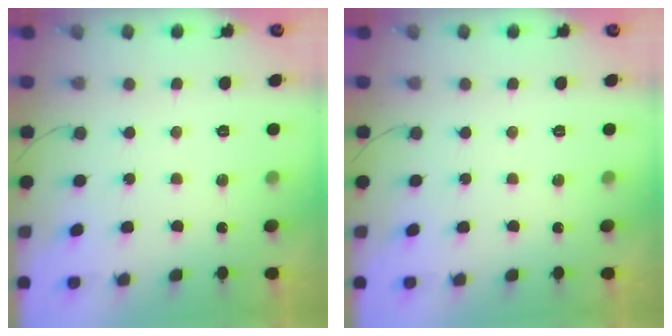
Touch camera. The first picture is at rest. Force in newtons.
{"total": 0.0}